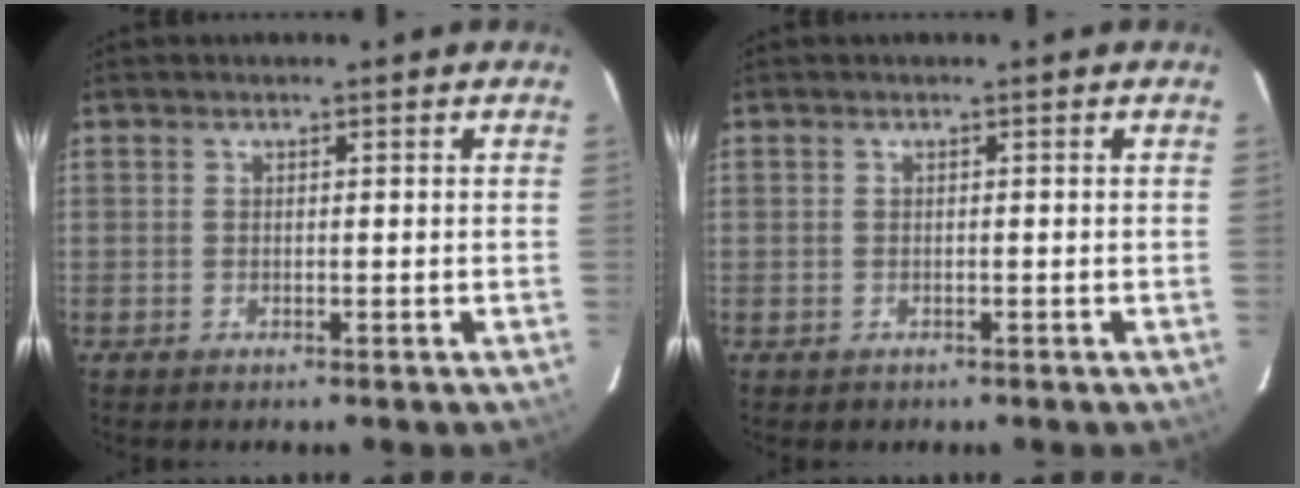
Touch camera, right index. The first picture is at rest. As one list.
[{"total": 1.0, "force": [-0.4, 0.9, -0.1], "torque": [0.004, 0.000, 0.000]}]